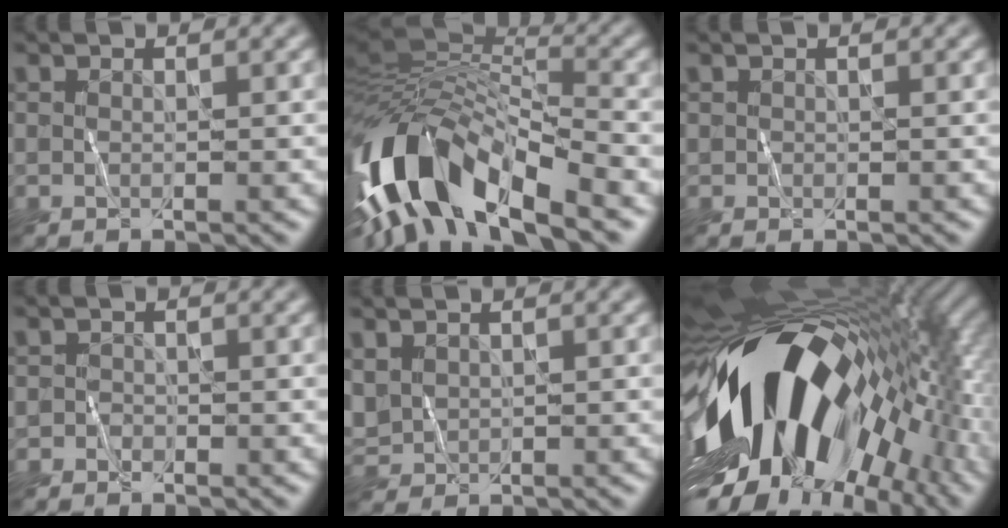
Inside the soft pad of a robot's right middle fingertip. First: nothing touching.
{"total": 13.4, "force": [-6.1, 5.9, 10.4], "torque": [-0.207, 0.022, -0.109]}
{"total": 0.0}
{"total": 0.8, "force": [-0.6, 0.5, -0.3], "torque": [0.009, 0.004, -0.011]}
{"total": 1.9, "force": [0.7, 1.7, 0.6], "torque": [-0.016, -0.002, 0.017]}
{"total": 18.7, "force": [-1.6, 10.7, 15.3], "torque": [-0.252, -0.005, -0.054]}